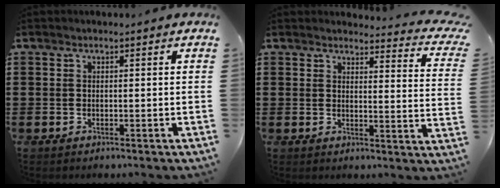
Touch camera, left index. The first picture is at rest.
{"total": 3.3, "force": [3.1, 0.2, 1.1], "torque": [-0.021, -0.021, 0.050]}